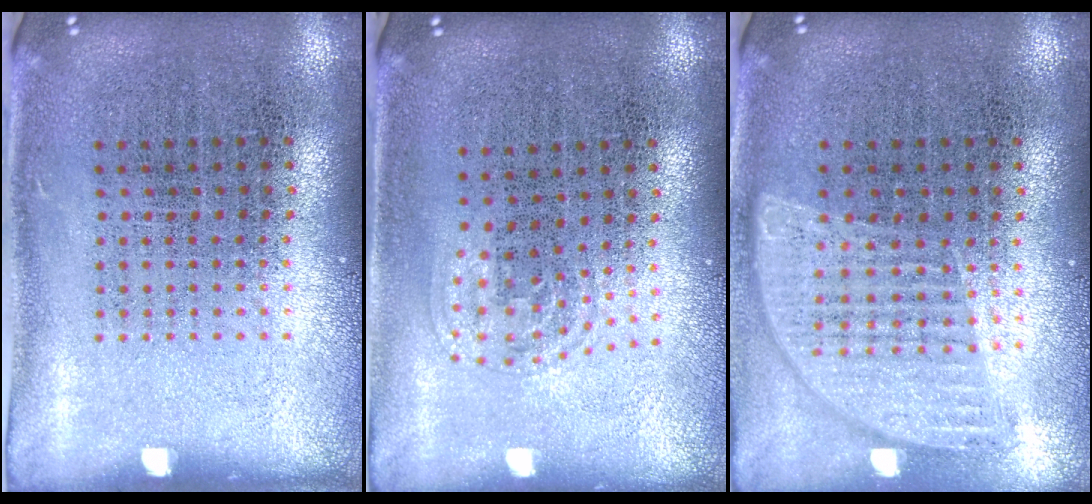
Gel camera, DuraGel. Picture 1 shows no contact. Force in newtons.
{"total": 1.0, "press": 0.7, "slide": 0.7}
{"total": 0.9, "press": 0.9, "slide": 0.0}